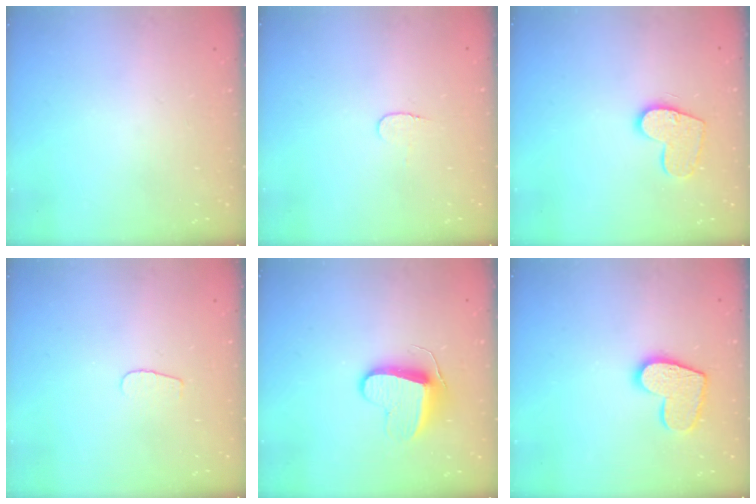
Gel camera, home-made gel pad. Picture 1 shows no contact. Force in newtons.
{"total": 3.3, "press": 3.3, "slide": 0.3}
{"total": 11.4, "press": 11.3, "slide": 0.6}
{"total": 3.3, "press": 3.3, "slide": 0.4}
{"total": 11.2, "press": 11.1, "slide": 0.8}
{"total": 12.1, "press": 12.0, "slide": 0.8}